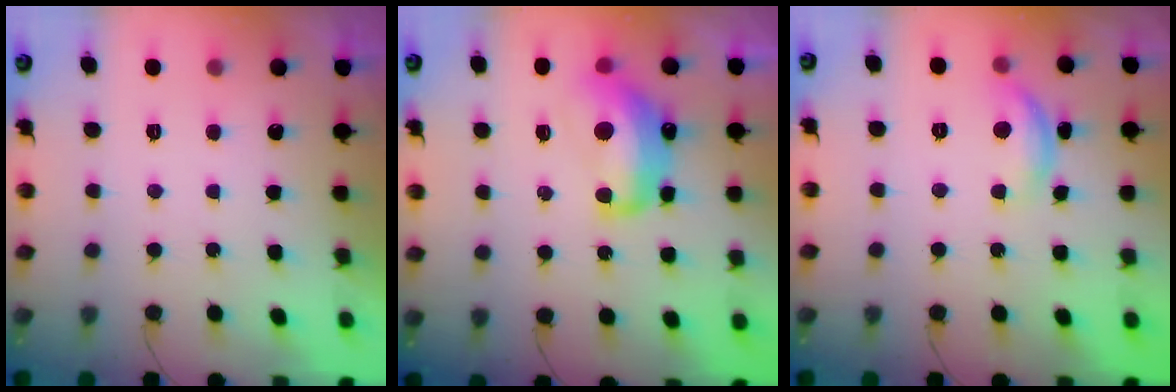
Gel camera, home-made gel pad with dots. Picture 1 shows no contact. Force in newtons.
{"total": 13.5, "press": 13.5, "slide": 0.8}
{"total": 9.6, "press": 9.6, "slide": 0.4}